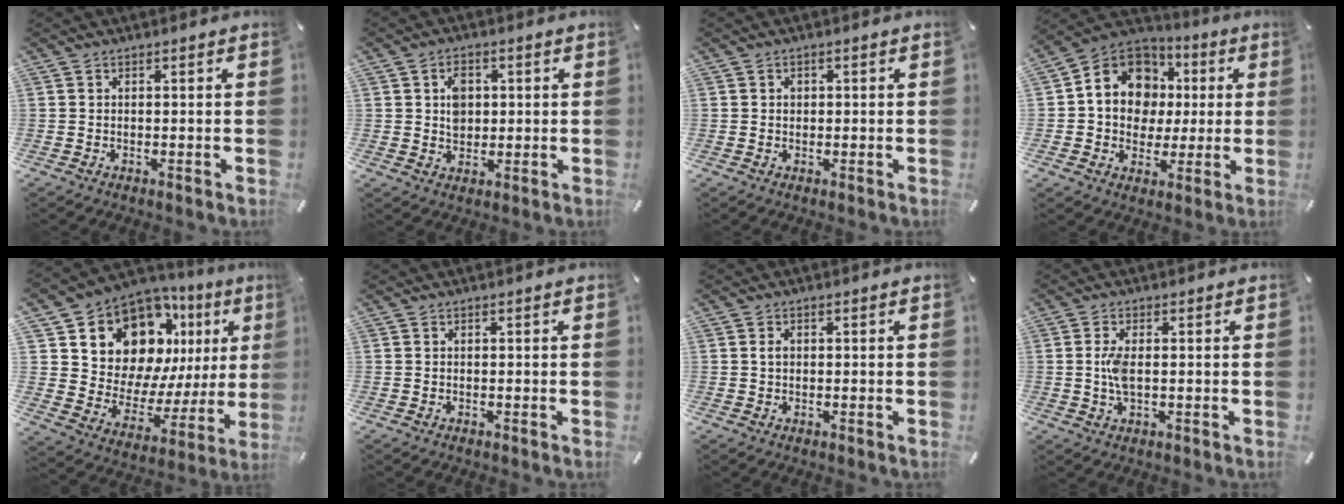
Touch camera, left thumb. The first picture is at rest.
{"total": 5.1, "force": [0.8, 4.3, 2.6], "torque": [-0.035, 0.000, 0.009]}
{"total": 1.1, "force": [0.1, 1.0, 0.3], "torque": [0.001, 0.001, -0.002]}
{"total": 13.2, "force": [1.7, 11.9, 5.4], "torque": [-0.102, -0.009, 0.034]}
{"total": 14.6, "force": [9.2, 9.6, 6.0], "torque": [-0.098, -0.090, 0.167]}
{"total": 0.0}
{"total": 1.2, "force": [0.2, 0.8, 0.8], "torque": [-0.018, 0.004, 0.002]}
{"total": 4.4, "force": [0.2, 1.6, 4.1], "torque": [-0.101, -0.007, -0.004]}